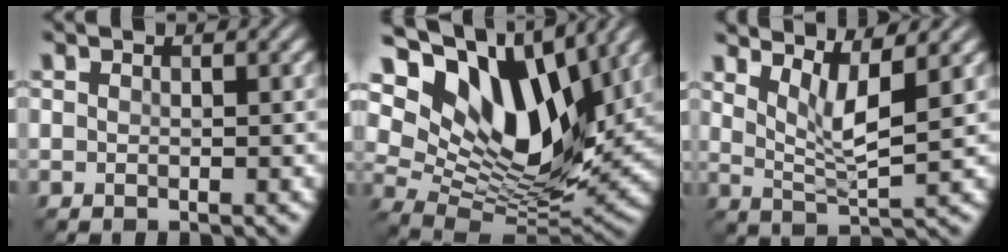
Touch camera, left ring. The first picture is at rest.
{"total": 14.5, "force": [7.0, 7.8, 10.0], "torque": [-0.167, 0.007, 0.122]}
{"total": 4.4, "force": [2.4, 0.8, 3.6], "torque": [-0.062, -0.009, 0.047]}